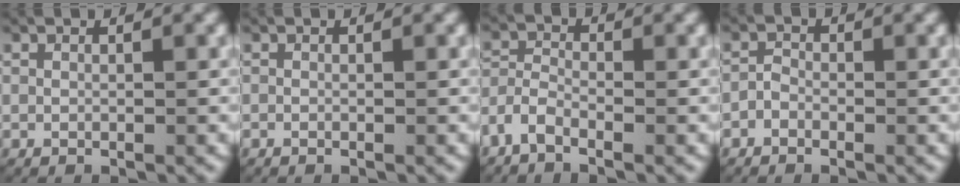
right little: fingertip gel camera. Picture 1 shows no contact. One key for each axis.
{"total": 0.0}
{"total": 2.9, "fx": -1.7, "fy": 2.0, "fz": 1.2, "tx": -0.042, "ty": -0.010, "tz": -0.036}
{"total": 1.1, "fx": -0.7, "fy": 0.9, "fz": 0.2, "tx": -0.005, "ty": -0.001, "tz": -0.016}